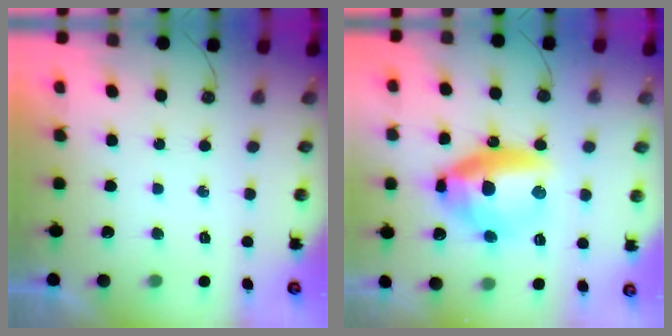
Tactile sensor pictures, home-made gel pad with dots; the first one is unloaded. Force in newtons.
{"total": 15.9, "press": 15.7, "slide": 2.4}